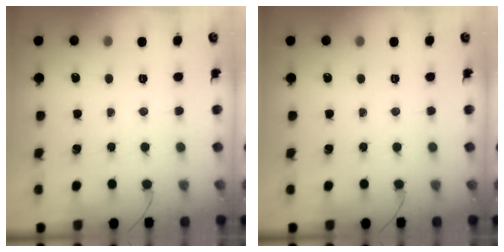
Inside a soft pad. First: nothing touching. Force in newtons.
{"total": 0.0}